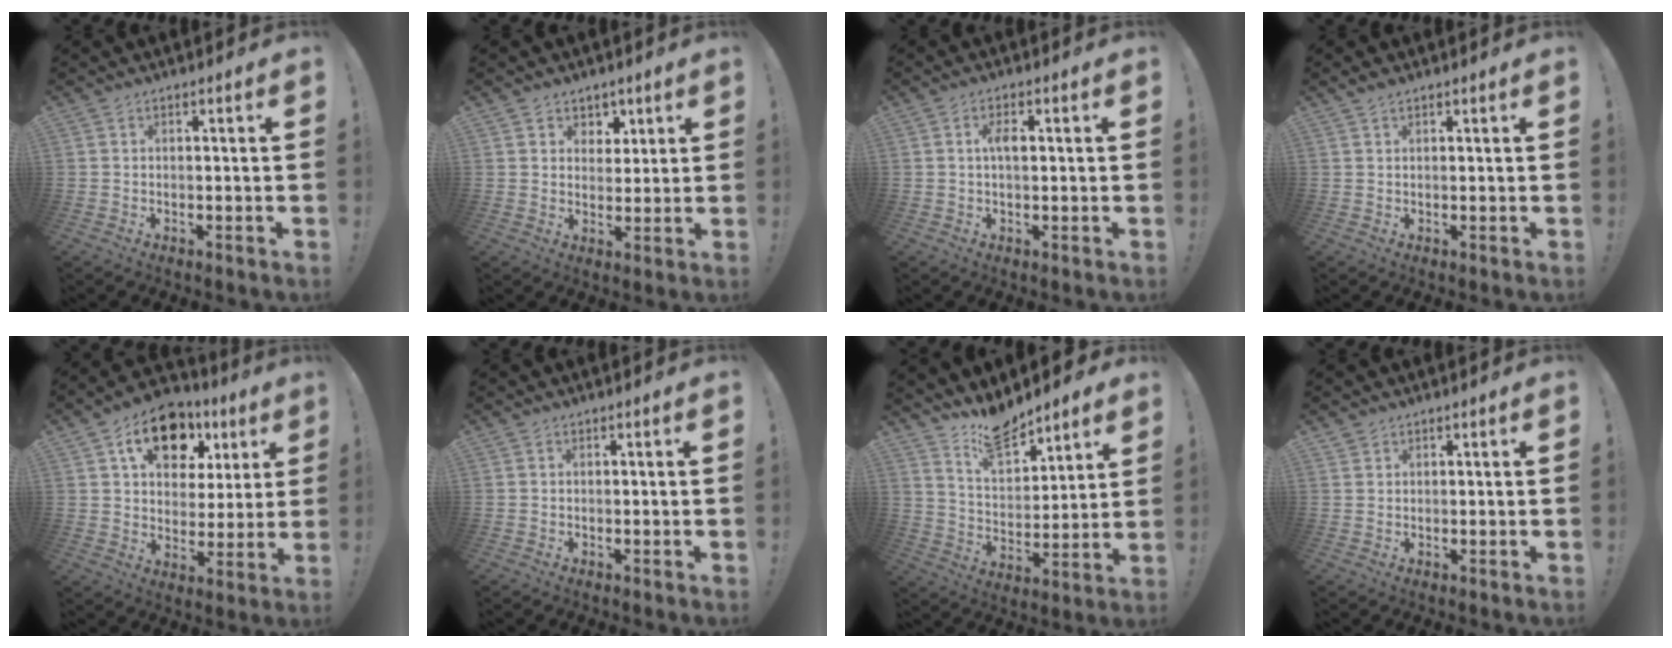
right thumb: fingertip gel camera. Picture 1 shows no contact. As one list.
[{"total": 5.6, "force": [3.1, 4.6, 0.7], "torque": [0.000, -0.022, 0.058]}, {"total": 3.1, "force": [0.7, 1.4, 2.7], "torque": [-0.046, 0.007, 0.008]}, {"total": 1.5, "force": [1.3, 0.5, 0.6], "torque": [-0.006, -0.001, 0.023]}, {"total": 16.1, "force": [7.9, 10.5, 9.2], "torque": [-0.139, -0.031, 0.142]}, {"total": 0.0}, {"total": 12.9, "force": [11.0, 5.2, 4.1], "torque": [-0.064, -0.089, 0.202]}, {"total": 1.4, "force": [1.2, 0.7, 0.1], "torque": [0.003, -0.006, 0.024]}]